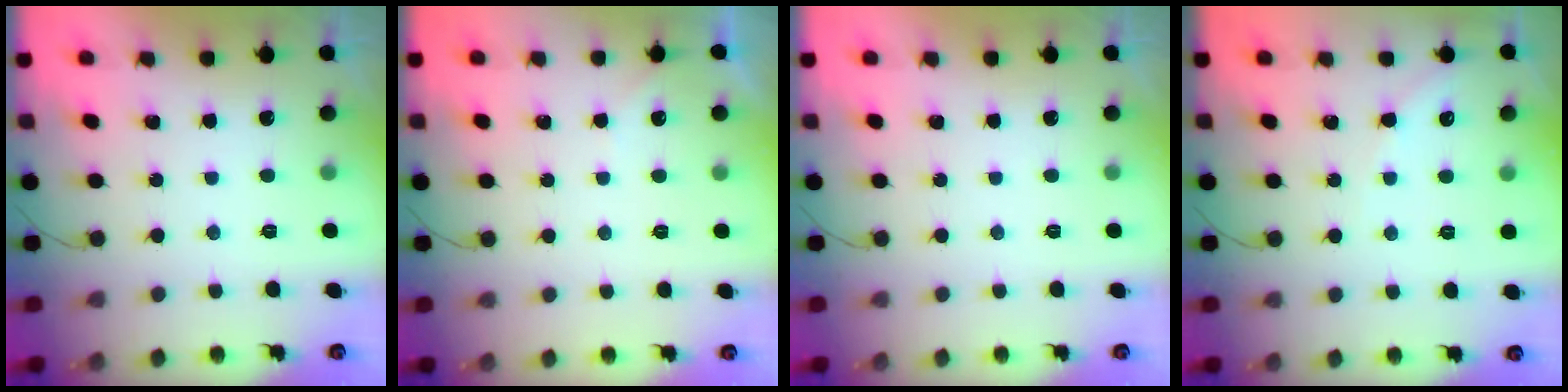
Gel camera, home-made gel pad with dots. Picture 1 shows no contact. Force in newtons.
{"total": 2.2, "press": 2.2, "slide": 0.3}
{"total": 0.0}
{"total": 3.8, "press": 3.7, "slide": 0.6}